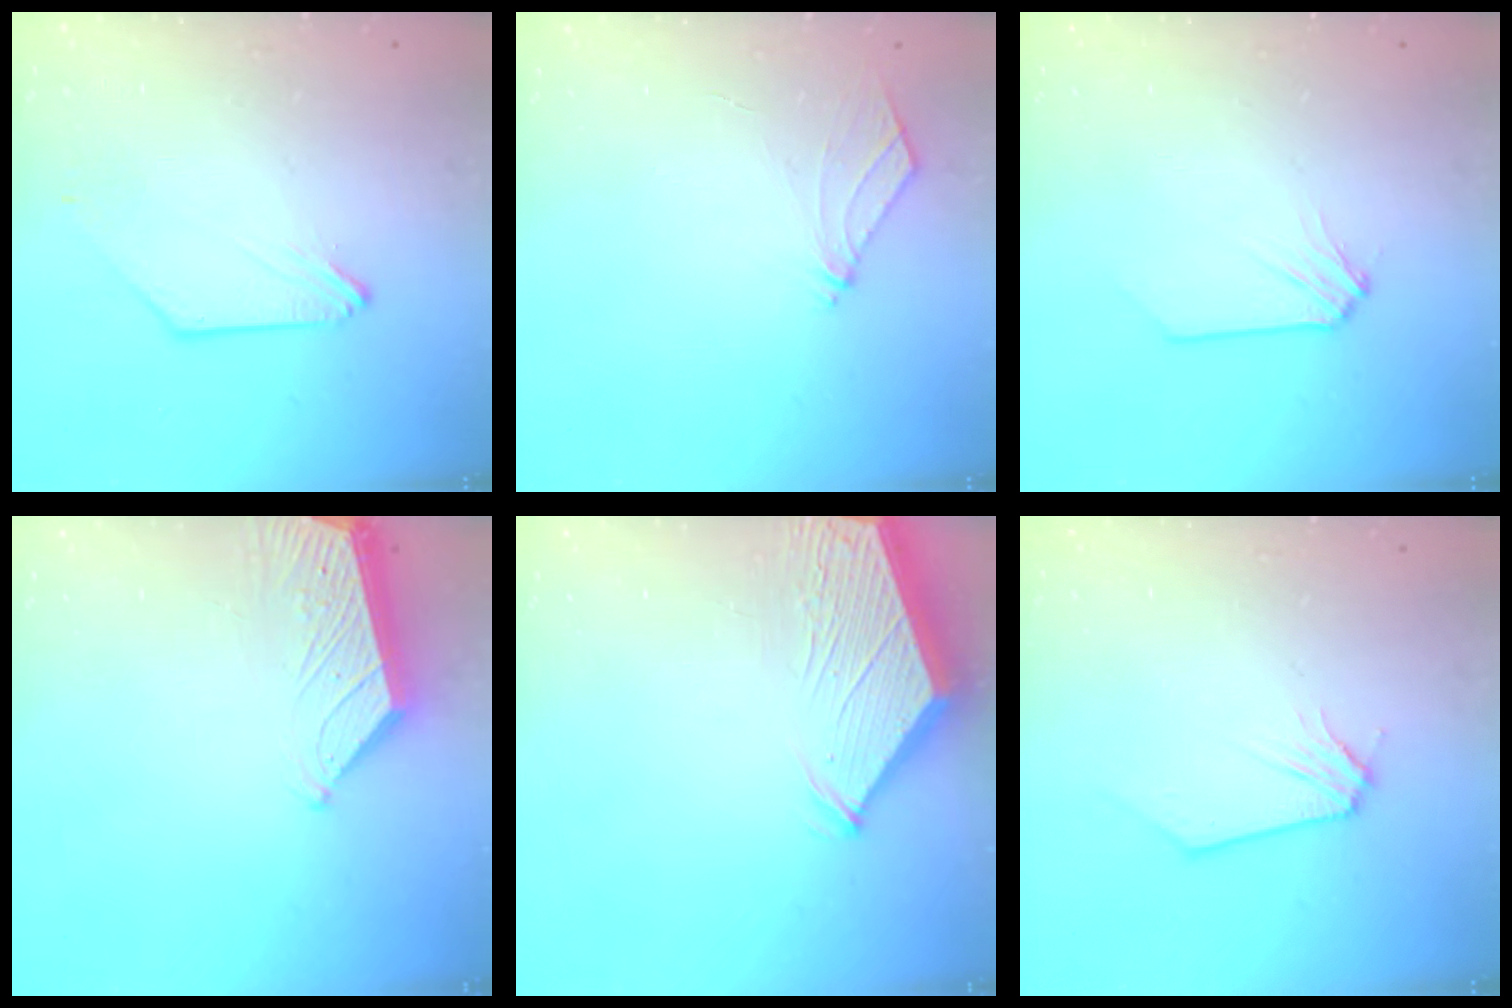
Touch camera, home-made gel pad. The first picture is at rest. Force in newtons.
{"total": 4.7, "press": 4.7, "slide": 0.5}
{"total": 0.7, "press": 0.7, "slide": 0.1}
{"total": 5.3, "press": 5.3, "slide": 0.5}
{"total": 3.8, "press": 3.8, "slide": 0.6}
{"total": 0.0}